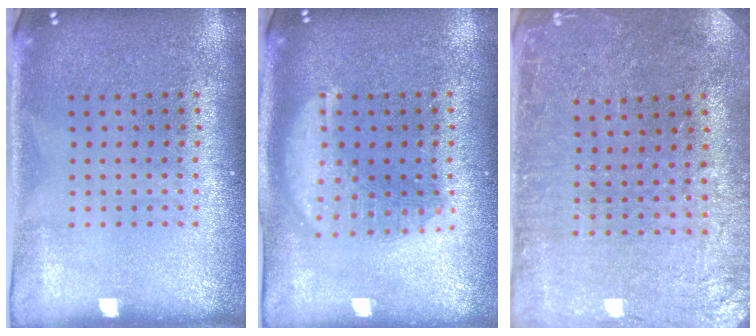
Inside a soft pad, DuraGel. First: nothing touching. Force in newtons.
{"total": 2.9, "press": 2.9, "slide": 0.3}
{"total": 1.1, "press": 1.1, "slide": 0.1}